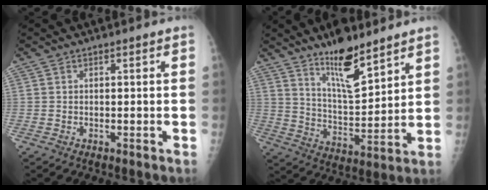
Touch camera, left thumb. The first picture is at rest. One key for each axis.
{"total": 12.3, "fx": 8.9, "fy": 3.6, "fz": 7.8, "tx": -0.112, "ty": -0.070, "tz": 0.162}